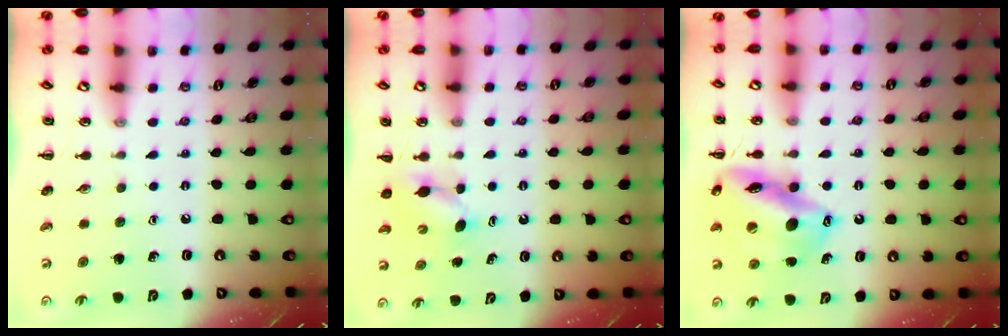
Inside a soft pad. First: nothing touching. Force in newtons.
{"total": 3.5, "press": 3.4, "slide": 0.9}
{"total": 17.3, "press": 16.8, "slide": 4.0}